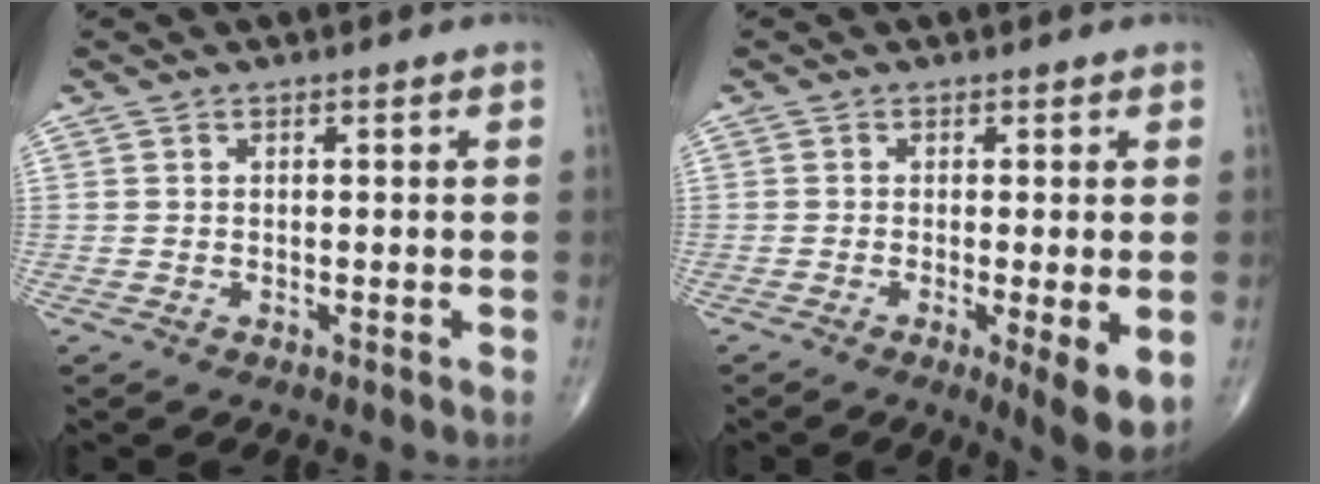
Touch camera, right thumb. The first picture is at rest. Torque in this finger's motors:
{"motor_torque": [-0.11, 0.34, 0.02, 0.01, 0.01]}